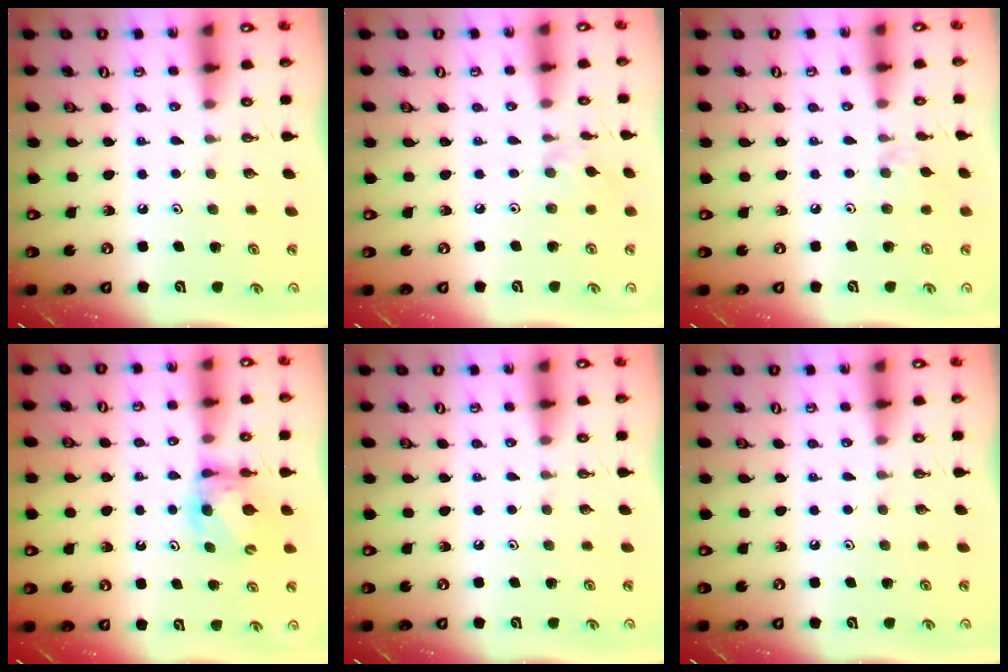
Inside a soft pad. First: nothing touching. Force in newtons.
{"total": 1.6, "press": 1.6, "slide": 0.3}
{"total": 2.6, "press": 2.6, "slide": 0.5}
{"total": 6.1, "press": 6.1, "slide": 0.3}
{"total": 0.0}
{"total": 0.0}